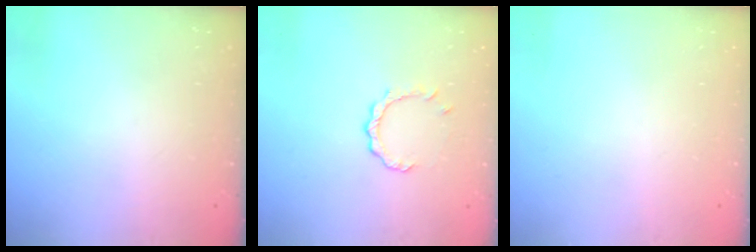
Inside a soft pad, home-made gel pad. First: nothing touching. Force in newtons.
{"total": 3.8, "press": 3.8, "slide": 0.2}
{"total": 0.0}